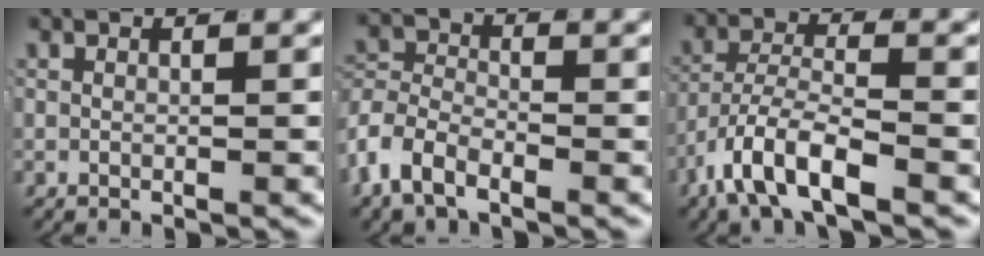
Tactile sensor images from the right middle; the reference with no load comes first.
{"total": 5.6, "force": [-1.9, 4.4, 2.9], "torque": [-0.079, -0.018, -0.037]}
{"total": 5.4, "force": [-3.3, 1.9, 3.8], "torque": [-0.077, -0.005, -0.060]}